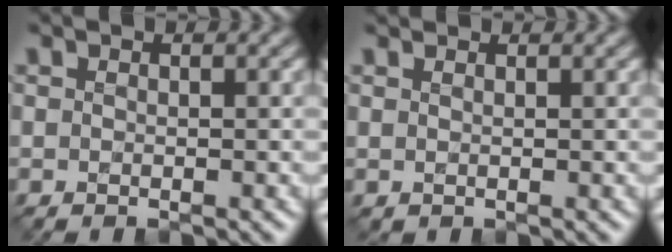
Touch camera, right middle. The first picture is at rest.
{"total": 1.7, "force": [1.6, 0.4, 0.1], "torque": [-0.003, -0.004, 0.012]}